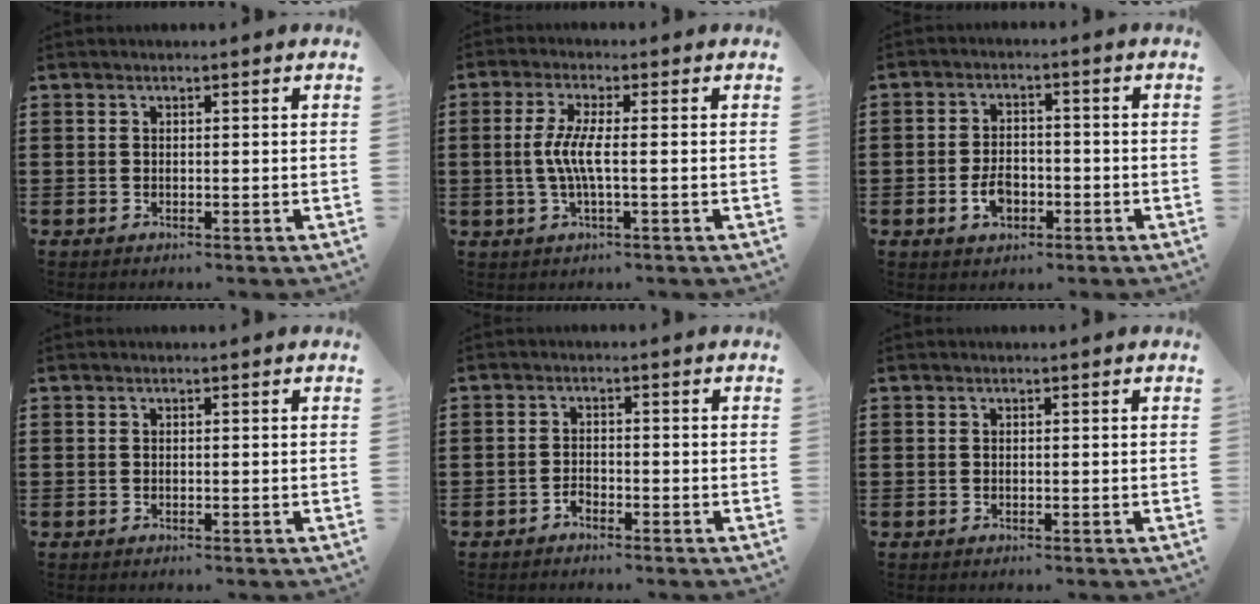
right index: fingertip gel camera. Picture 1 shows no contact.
{"total": 4.8, "force": [-0.6, 0.4, 4.8], "torque": [-0.108, -0.010, -0.022]}
{"total": 4.1, "force": [-1.7, 2.7, 2.6], "torque": [-0.057, 0.003, -0.034]}
{"total": 0.0}
{"total": 1.6, "force": [-1.4, 0.6, 0.2], "torque": [-0.008, 0.001, -0.029]}
{"total": 0.0}